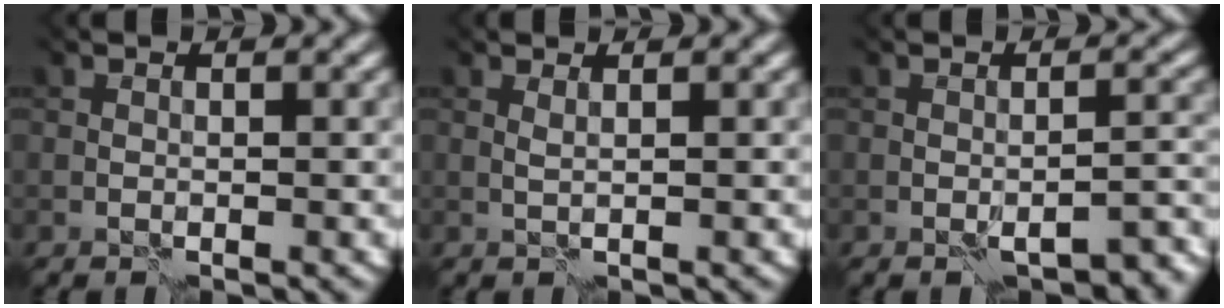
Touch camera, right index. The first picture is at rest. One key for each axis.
{"total": 2.4, "fx": 1.7, "fy": 0.7, "fz": 1.5, "tx": -0.026, "ty": 0.017, "tz": 0.019}
{"total": 3.4, "fx": -3.1, "fy": 0.1, "fz": 1.3, "tx": -0.006, "ty": 0.003, "tz": -0.026}